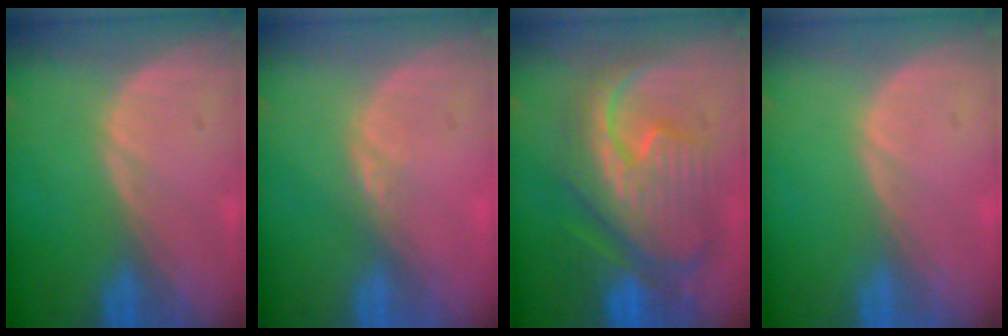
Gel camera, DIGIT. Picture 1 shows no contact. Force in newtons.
{"total": 1.5, "press": 1.3, "slide": 0.8}
{"total": 12.4, "press": 12.3, "slide": 1.3}
{"total": 0.0}